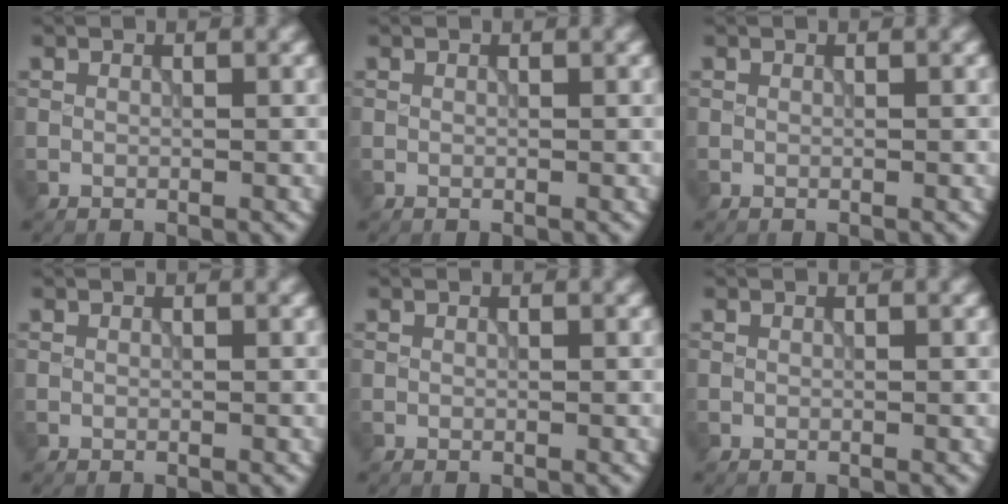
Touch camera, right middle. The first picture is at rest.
{"total": 0.0}
{"total": 0.0}
{"total": 0.0}
{"total": 0.0}
{"total": 0.0}